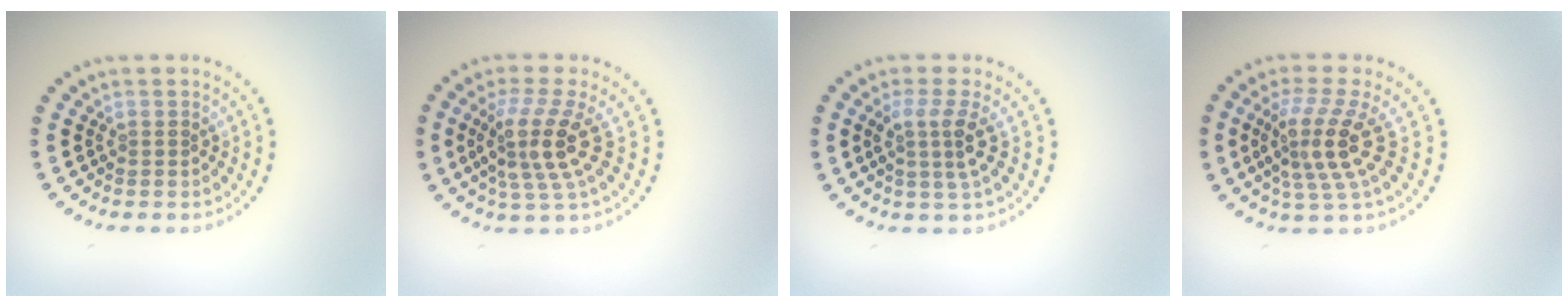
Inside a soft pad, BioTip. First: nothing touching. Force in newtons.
{"total": 4.3, "press": 3.2, "slide": 2.8}
{"total": 2.9, "press": 2.1, "slide": 2.0}
{"total": 4.2, "press": 3.1, "slide": 2.8}